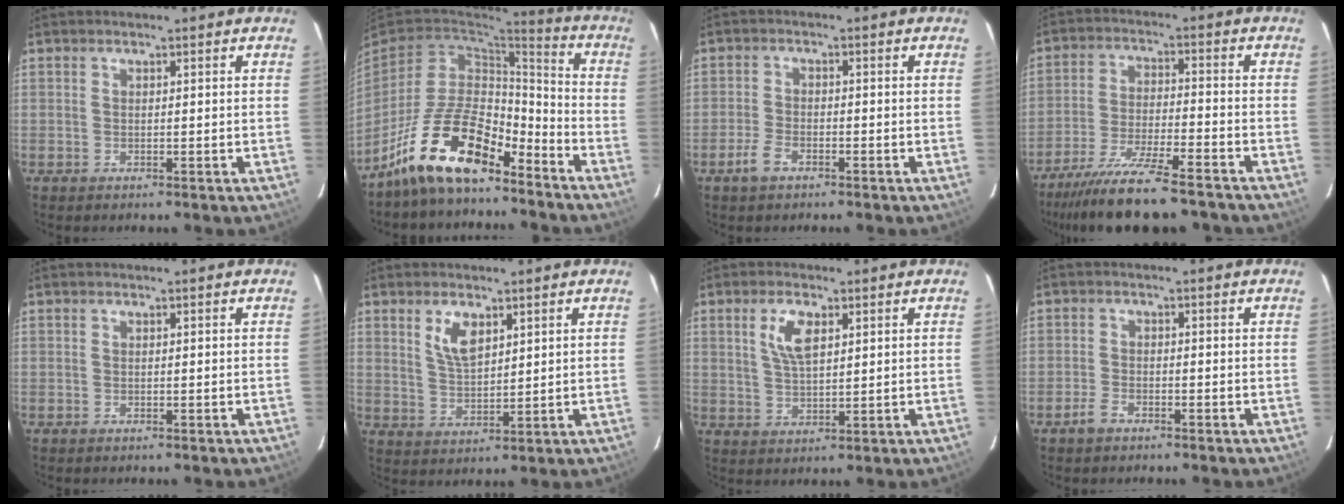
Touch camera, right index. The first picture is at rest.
{"total": 15.5, "force": [-11.3, 5.7, 9.0], "torque": [-0.185, 0.015, -0.206]}
{"total": 3.9, "force": [-2.6, 1.8, 2.3], "torque": [-0.063, 0.000, -0.050]}
{"total": 16.2, "force": [-13.7, 2.4, 8.2], "torque": [-0.174, -0.032, -0.227]}
{"total": 0.0}
{"total": 5.9, "force": [3.0, 2.8, 4.2], "torque": [-0.076, 0.001, 0.062]}
{"total": 5.8, "force": [2.3, 2.6, 4.6], "torque": [-0.087, 0.006, 0.048]}
{"total": 2.7, "force": [-2.0, 1.2, 1.3], "torque": [-0.040, 0.001, -0.041]}